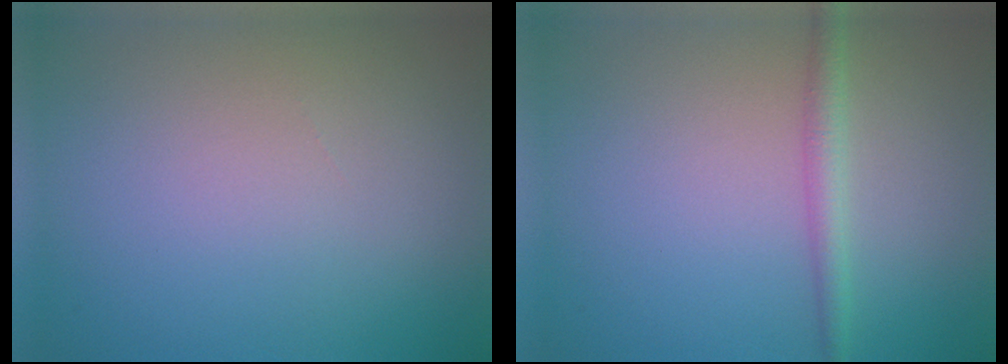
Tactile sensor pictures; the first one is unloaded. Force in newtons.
{"total": 2.0, "press": 2.0, "slide": 0.1}